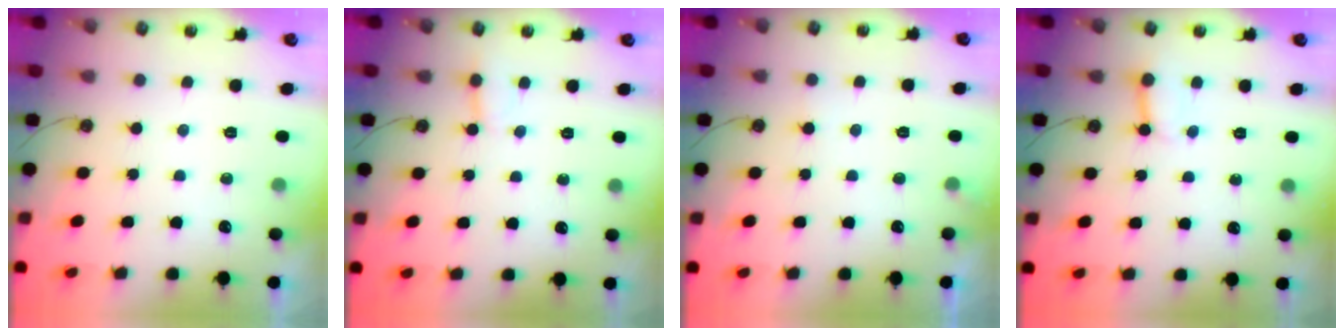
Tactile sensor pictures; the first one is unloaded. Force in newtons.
{"total": 3.4, "press": 3.3, "slide": 0.8}
{"total": 5.7, "press": 5.7, "slide": 0.3}
{"total": 3.4, "press": 3.4, "slide": 0.3}